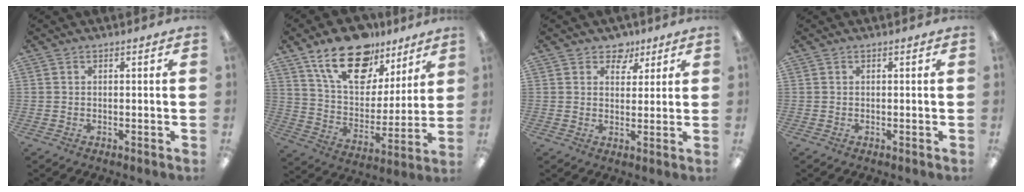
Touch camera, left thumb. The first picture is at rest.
{"total": 19.6, "force": [13.3, 10.7, 9.8], "torque": [-0.162, -0.070, 0.234]}
{"total": 5.8, "force": [4.0, 4.0, 1.3], "torque": [-0.009, -0.020, 0.071]}
{"total": 0.0}